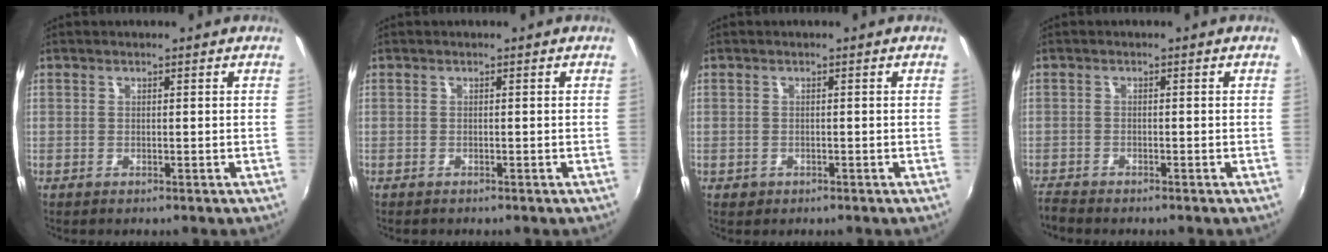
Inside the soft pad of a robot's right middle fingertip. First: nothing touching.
{"total": 0.6, "force": [-0.5, 0.3, 0.0], "torque": [-0.001, -0.002, -0.009]}
{"total": 1.2, "force": [-0.6, 1.0, 0.4], "torque": [-0.009, -0.001, -0.005]}
{"total": 2.8, "force": [-2.8, 0.3, 0.6], "torque": [-0.022, -0.014, -0.057]}